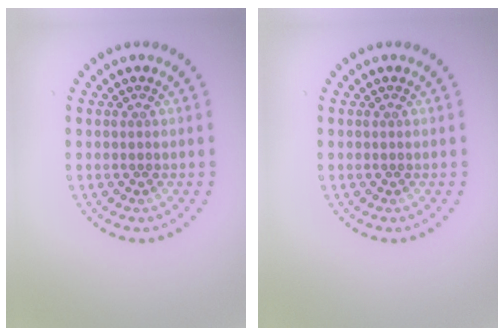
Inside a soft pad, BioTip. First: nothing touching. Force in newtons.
{"total": 0.0}